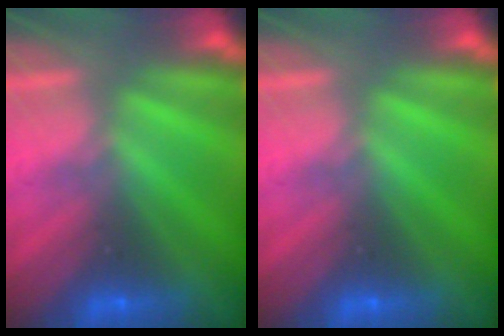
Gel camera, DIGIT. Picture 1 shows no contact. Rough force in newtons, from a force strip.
{"total": 0.0}